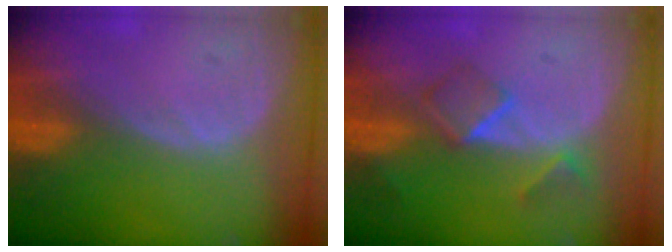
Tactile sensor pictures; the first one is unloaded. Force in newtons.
{"total": 5.3, "press": 4.5, "slide": 2.8}